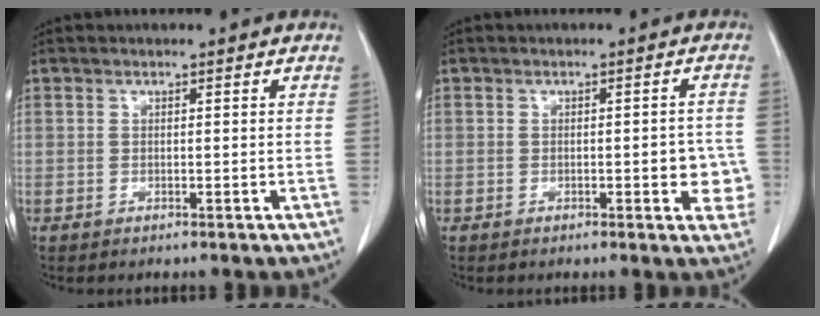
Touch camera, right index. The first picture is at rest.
{"total": 4.4, "force": [-1.0, 1.5, 3.9], "torque": [-0.031, 0.003, -0.011]}